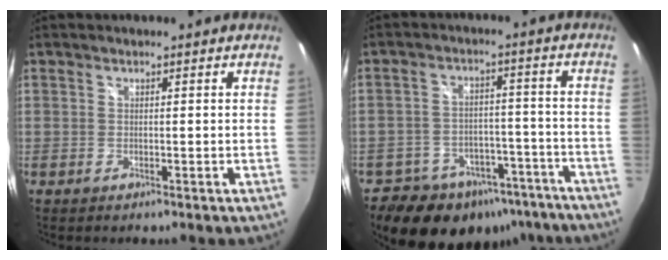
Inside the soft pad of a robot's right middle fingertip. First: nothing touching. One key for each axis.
{"total": 18.7, "fx": -13.5, "fy": 11.1, "fz": 6.7, "tx": -0.141, "ty": 0.027, "tz": -0.169}